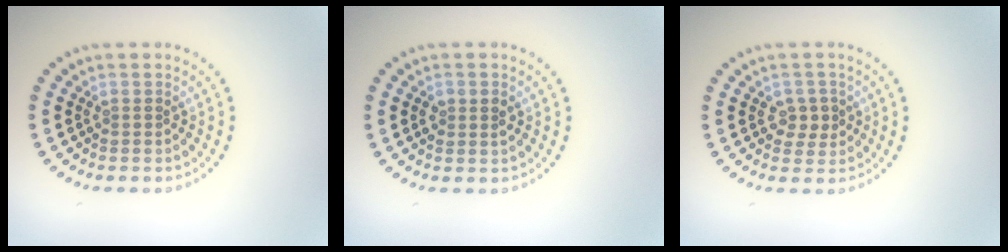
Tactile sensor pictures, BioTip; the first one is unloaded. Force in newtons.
{"total": 1.5, "press": 1.5, "slide": 0.3}
{"total": 2.2, "press": 2.1, "slide": 0.6}